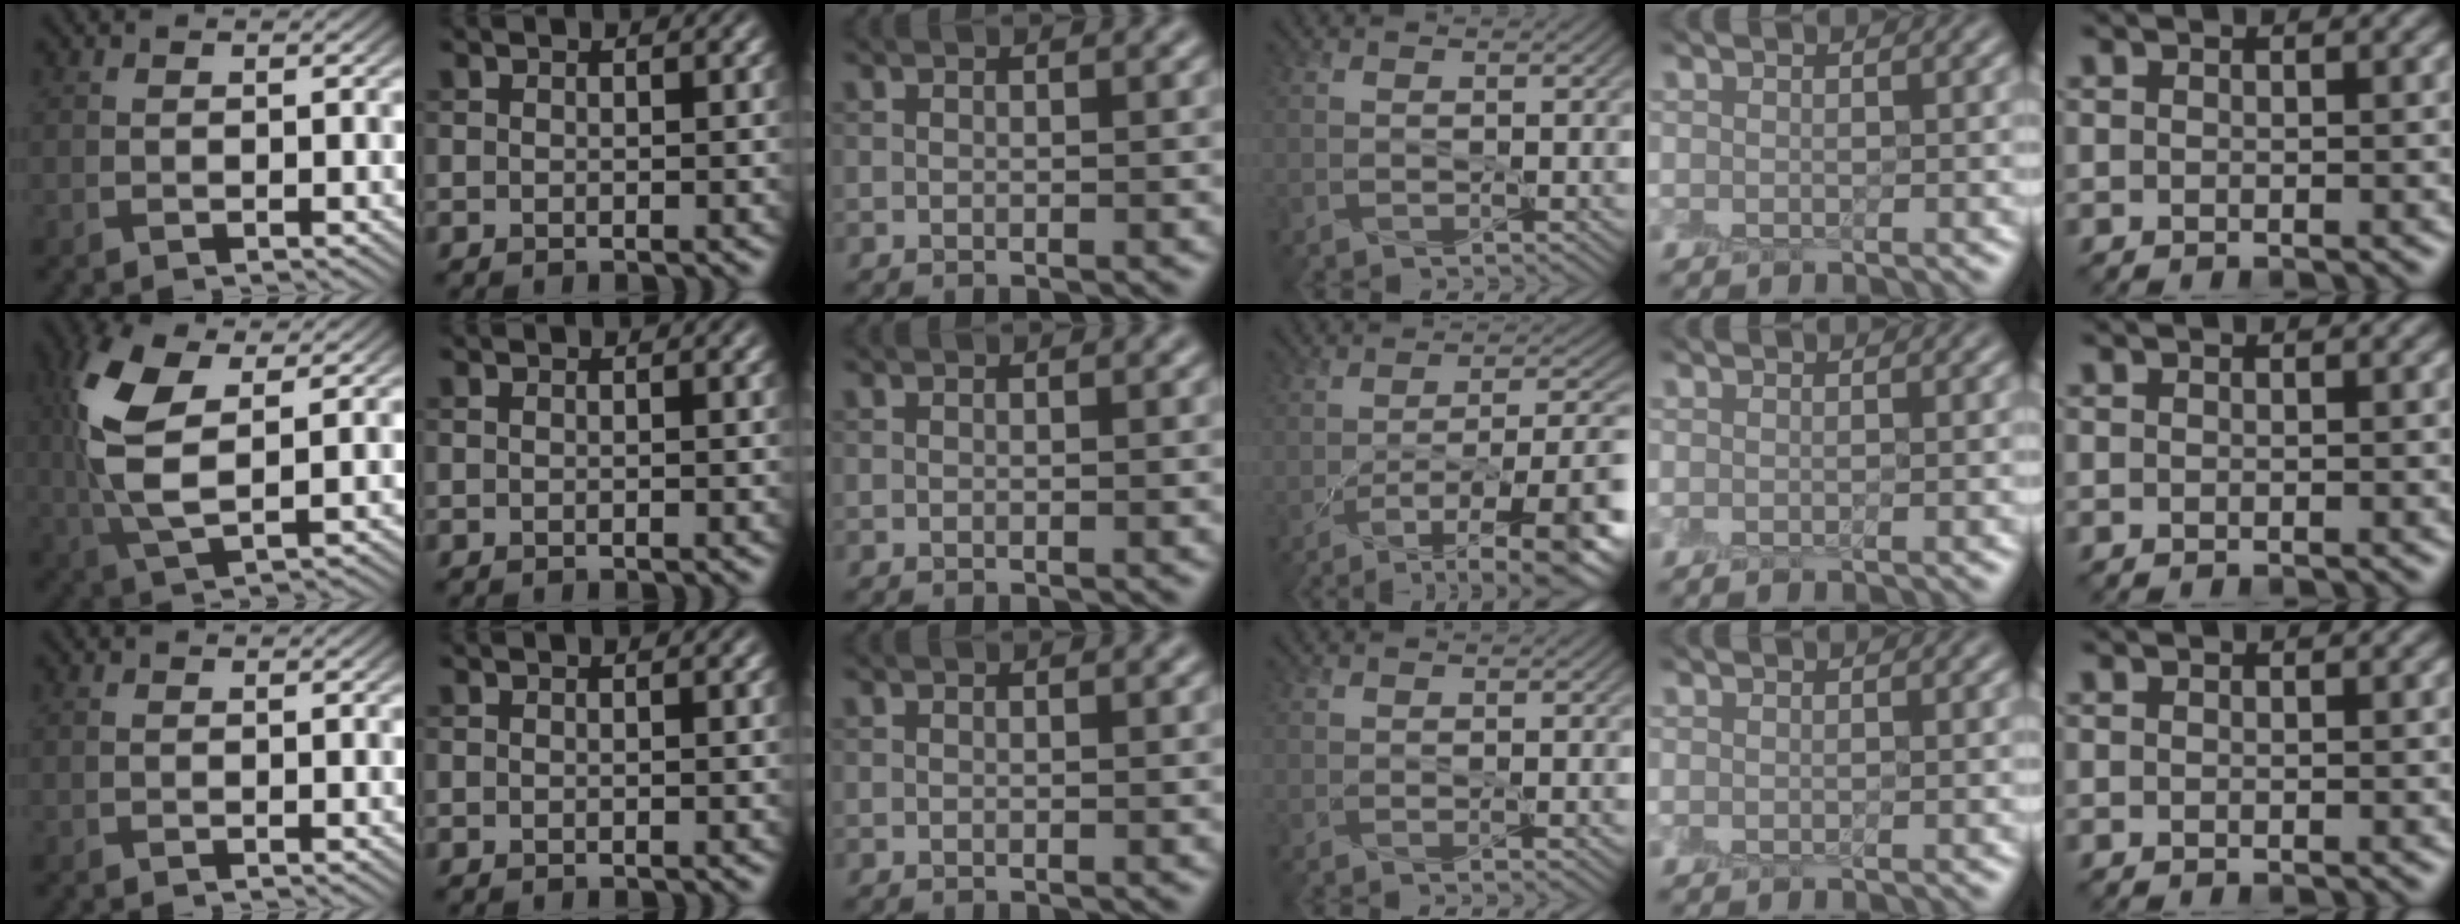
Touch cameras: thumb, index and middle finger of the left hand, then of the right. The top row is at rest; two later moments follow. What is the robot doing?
{"motion": "peel", "object": "small bumper sticker"}